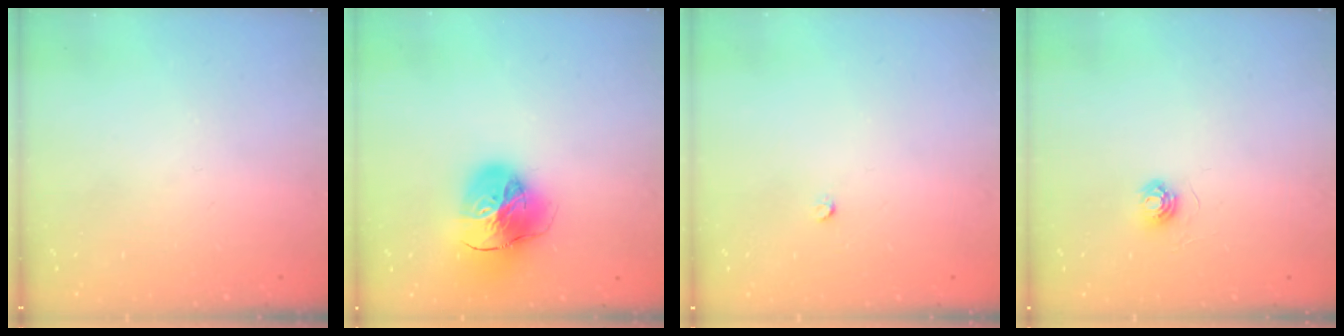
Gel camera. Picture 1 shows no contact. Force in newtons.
{"total": 17.8, "press": 17.7, "slide": 2.1}
{"total": 2.2, "press": 2.2, "slide": 0.3}
{"total": 4.7, "press": 4.7, "slide": 0.3}